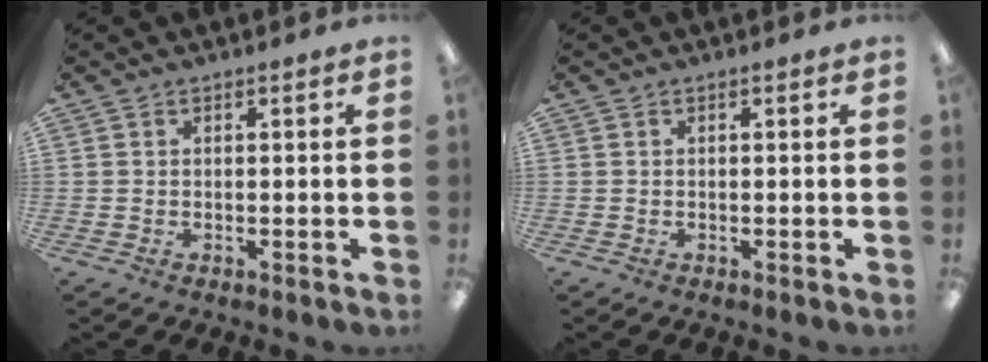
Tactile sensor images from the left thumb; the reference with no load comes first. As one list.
[{"total": 0.0}]